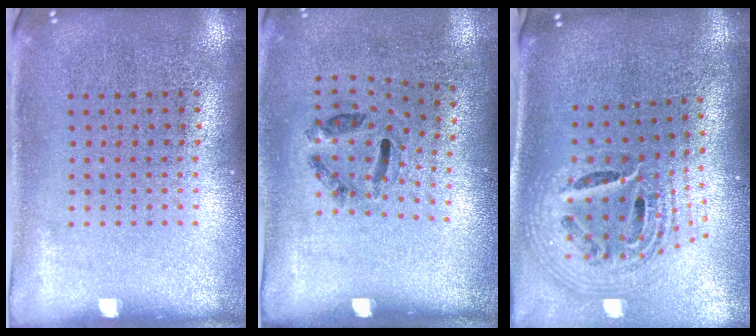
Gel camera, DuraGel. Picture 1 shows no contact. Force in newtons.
{"total": 1.3, "press": 0.6, "slide": 1.1}
{"total": 2.2, "press": 1.6, "slide": 1.5}